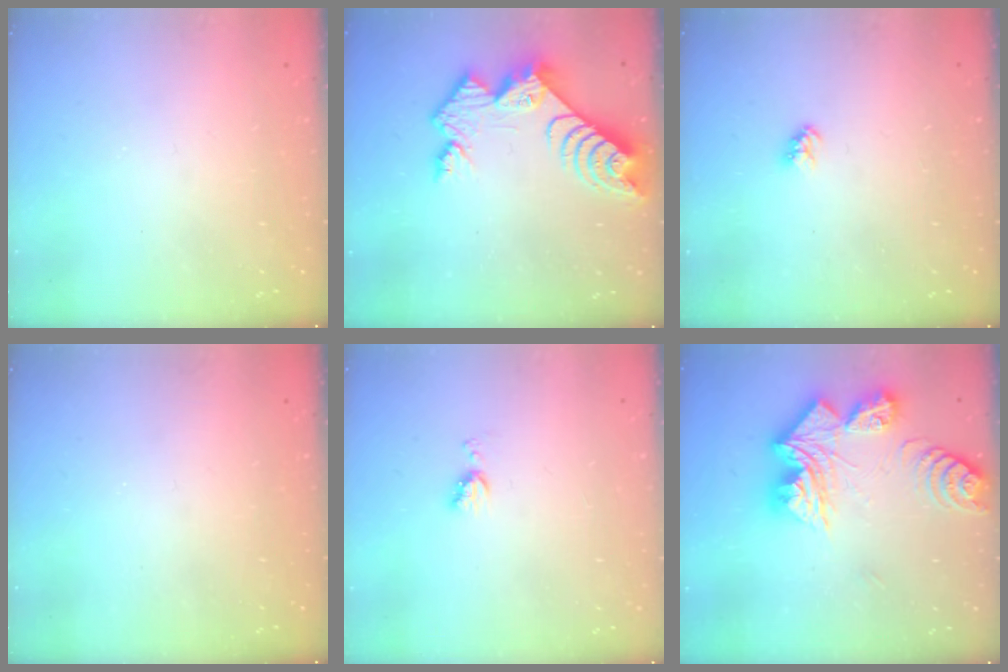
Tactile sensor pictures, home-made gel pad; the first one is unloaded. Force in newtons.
{"total": 11.7, "press": 11.6, "slide": 1.0}
{"total": 3.2, "press": 3.2, "slide": 0.3}
{"total": 0.0}
{"total": 5.7, "press": 5.7, "slide": 0.6}
{"total": 19.1, "press": 19.0, "slide": 2.0}